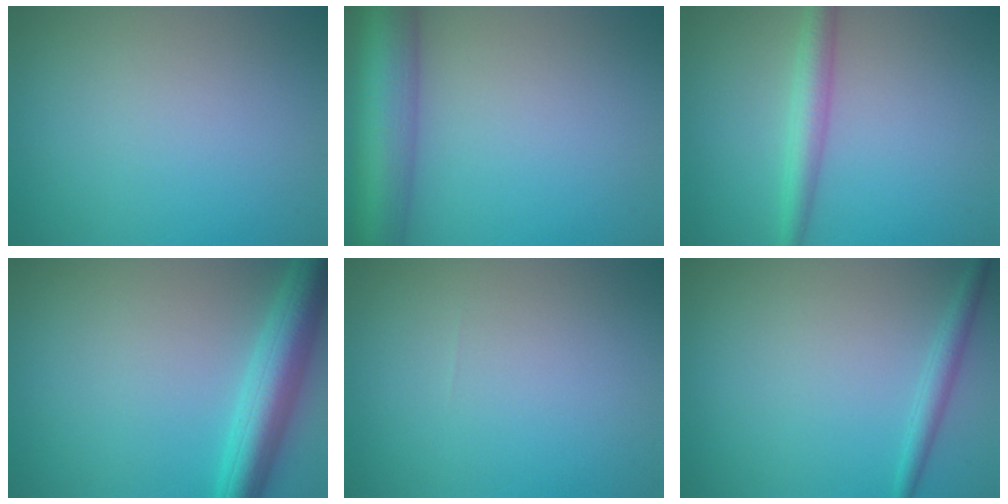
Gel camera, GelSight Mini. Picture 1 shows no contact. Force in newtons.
{"total": 8.3, "press": 8.3, "slide": 0.4}
{"total": 2.9, "press": 2.9, "slide": 0.1}
{"total": 5.6, "press": 5.6, "slide": 0.3}
{"total": 0.0}
{"total": 1.6, "press": 1.6, "slide": 0.0}